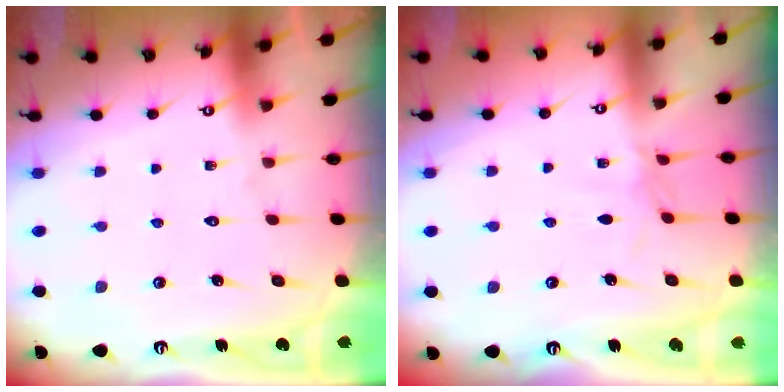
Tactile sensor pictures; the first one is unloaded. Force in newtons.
{"total": 2.7, "press": 2.6, "slide": 0.5}